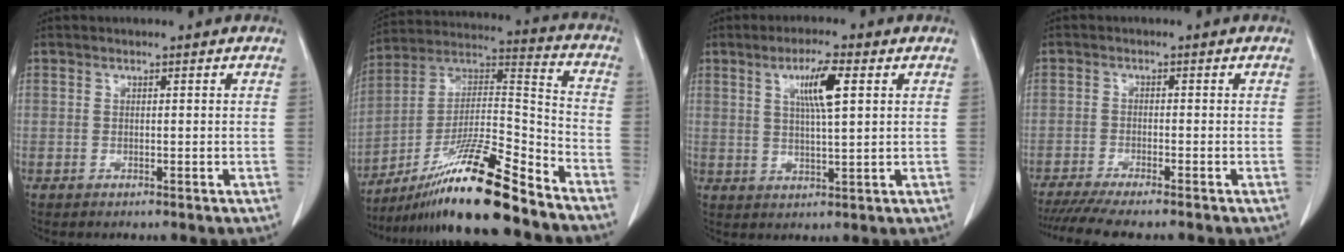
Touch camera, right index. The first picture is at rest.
{"total": 18.7, "force": [-14.0, 0.3, 12.3], "torque": [-0.229, -0.003, -0.247]}
{"total": 6.4, "force": [2.4, 0.4, 6.0], "torque": [-0.108, 0.001, 0.042]}
{"total": 9.1, "force": [-7.8, 0.3, 4.7], "torque": [-0.062, -0.020, -0.121]}